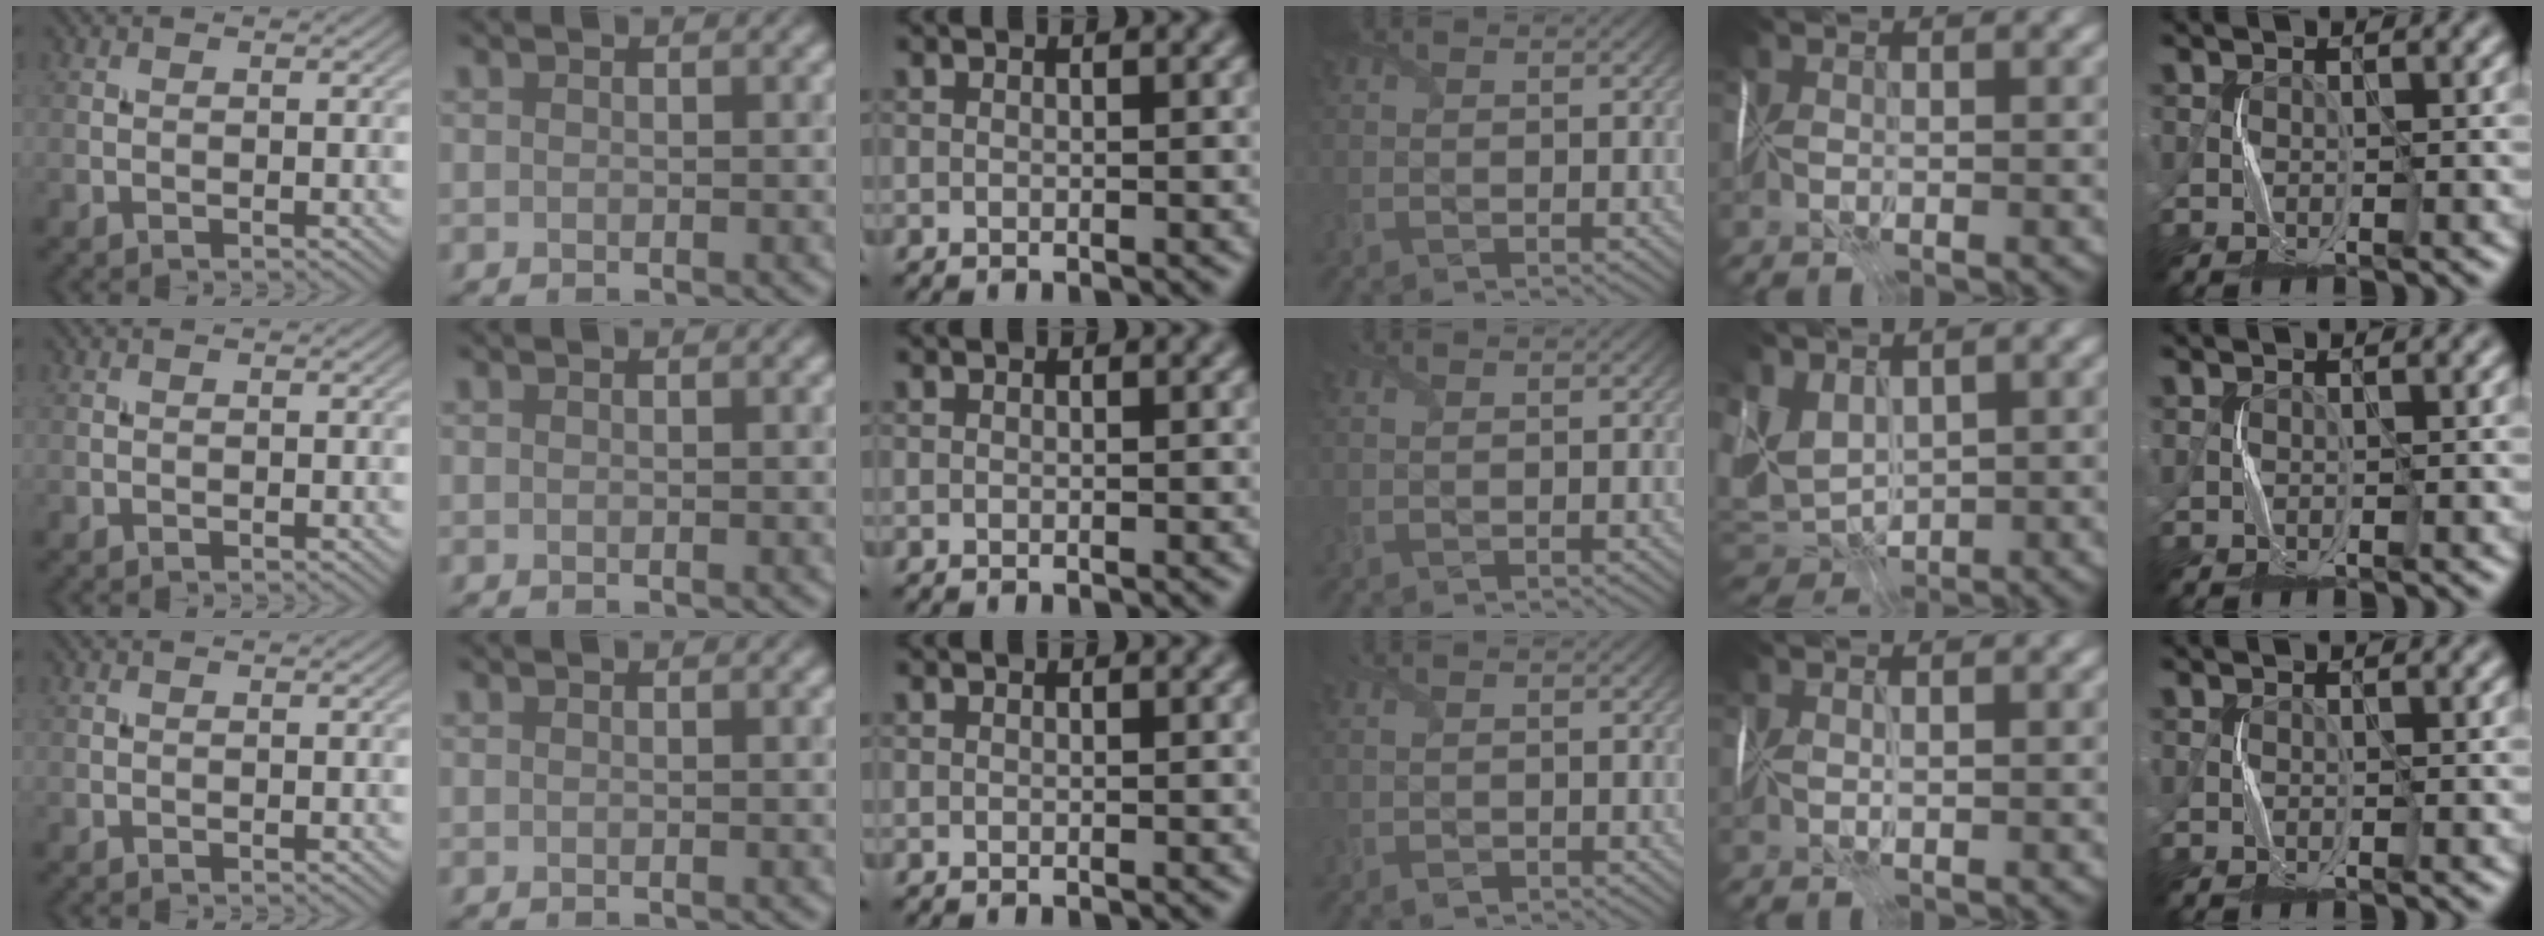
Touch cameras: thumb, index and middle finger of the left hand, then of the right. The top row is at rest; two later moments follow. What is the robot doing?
{"motion": "fold", "object": "handkerchief"}